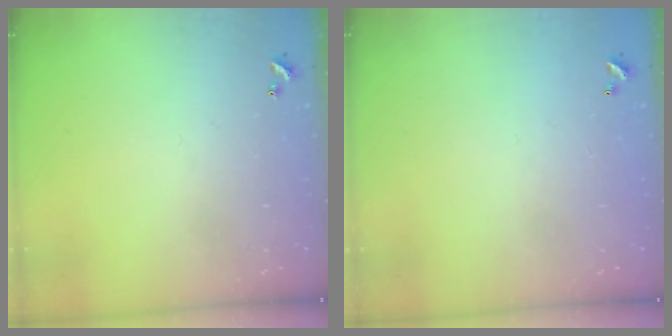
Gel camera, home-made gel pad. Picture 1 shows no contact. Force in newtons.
{"total": 3.0, "press": 3.0, "slide": 0.1}